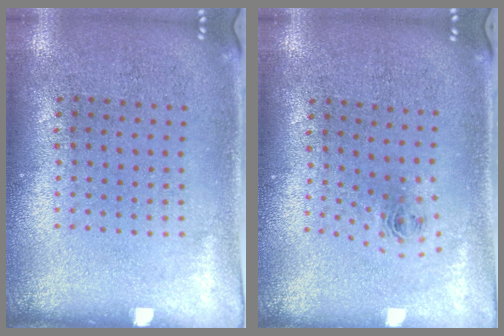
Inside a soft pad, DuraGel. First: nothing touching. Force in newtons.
{"total": 0.9, "press": 0.4, "slide": 0.8}